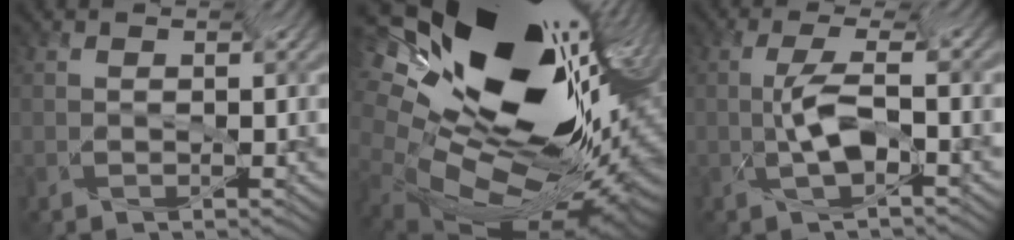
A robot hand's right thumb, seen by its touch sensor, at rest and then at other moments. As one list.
[{"total": 16.0, "force": [1.6, 8.9, 13.2], "torque": [-0.255, 0.005, 0.031]}, {"total": 4.0, "force": [-3.3, -0.7, 2.2], "torque": [-0.050, 0.008, -0.053]}]